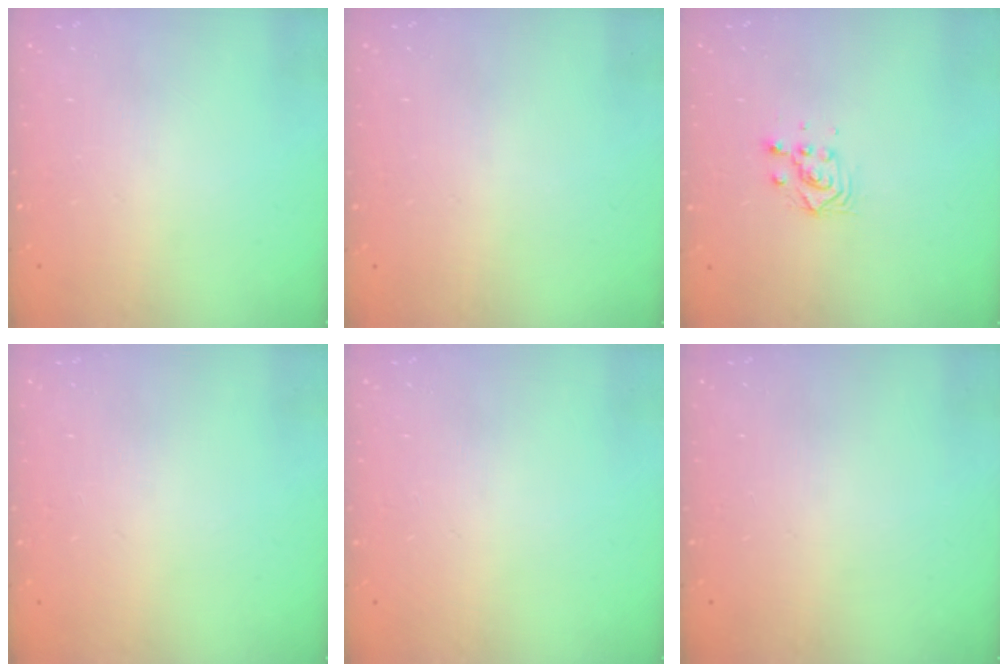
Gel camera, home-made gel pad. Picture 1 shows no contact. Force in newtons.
{"total": 0.0}
{"total": 3.7, "press": 3.7, "slide": 0.2}
{"total": 0.0}
{"total": 0.0}
{"total": 0.0}